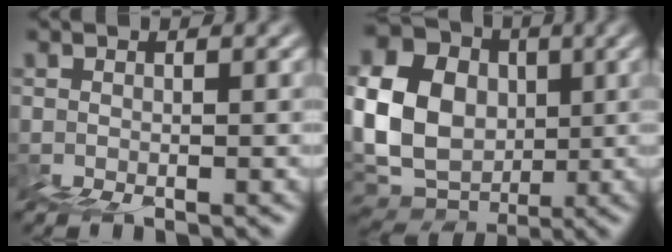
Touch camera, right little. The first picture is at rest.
{"total": 12.4, "force": [2.6, 10.8, 5.5], "torque": [-0.146, 0.016, 0.047]}